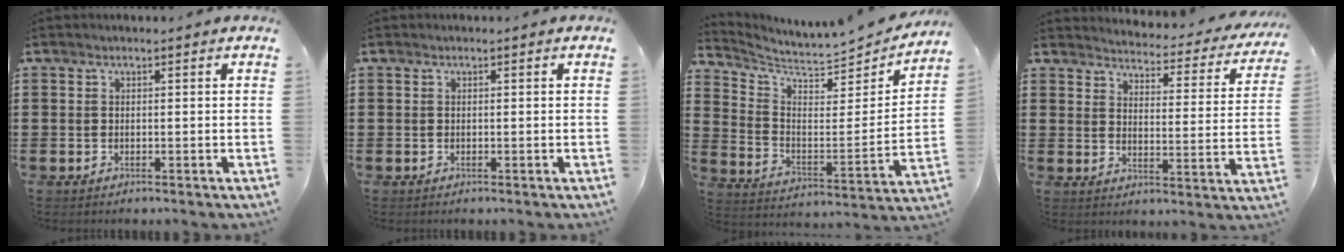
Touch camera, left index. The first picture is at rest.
{"total": 0.0}
{"total": 5.3, "force": [5.0, 0.5, 1.8], "torque": [-0.062, -0.050, 0.080]}
{"total": 2.9, "force": [2.9, -0.1, 0.3], "torque": [-0.022, -0.036, 0.041]}